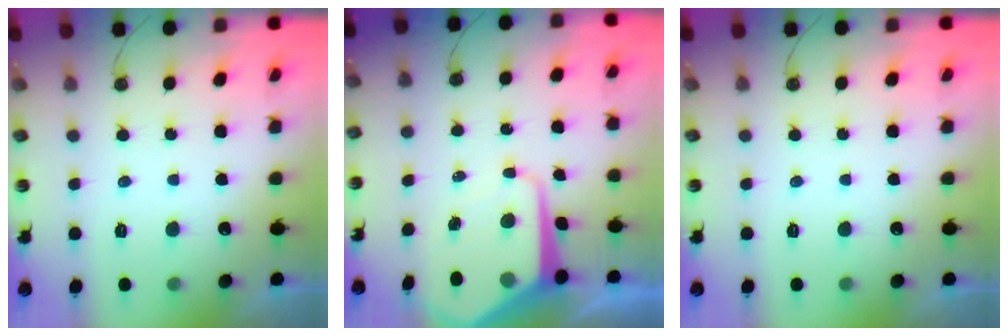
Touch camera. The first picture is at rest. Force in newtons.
{"total": 10.6, "press": 10.6, "slide": 0.9}
{"total": 0.0}